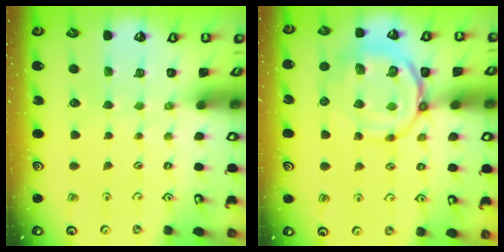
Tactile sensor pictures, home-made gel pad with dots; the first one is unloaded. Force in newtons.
{"total": 12.6, "press": 12.5, "slide": 1.5}